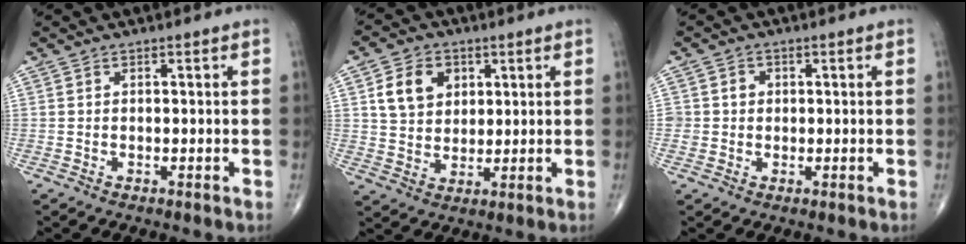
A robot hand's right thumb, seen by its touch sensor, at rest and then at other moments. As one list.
[{"total": 8.6, "force": [2.9, 6.7, 4.5], "torque": [-0.057, -0.007, 0.056]}, {"total": 2.7, "force": [0.3, 2.6, 0.6], "torque": [0.009, 0.005, 0.003]}]